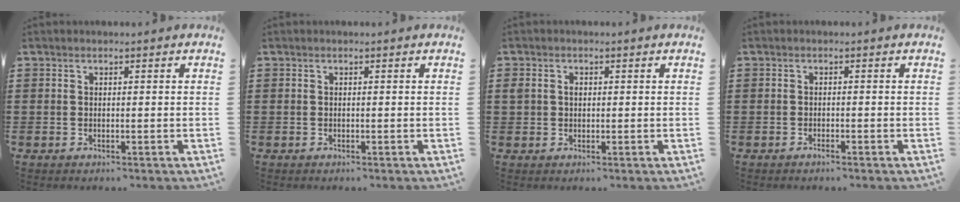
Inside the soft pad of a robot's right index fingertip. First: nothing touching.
{"total": 0.0}
{"total": 1.6, "force": [0.3, 1.3, 0.9], "torque": [-0.020, 0.009, 0.005]}
{"total": 0.7, "force": [-0.7, 0.0, 0.3], "torque": [-0.008, -0.002, -0.013]}